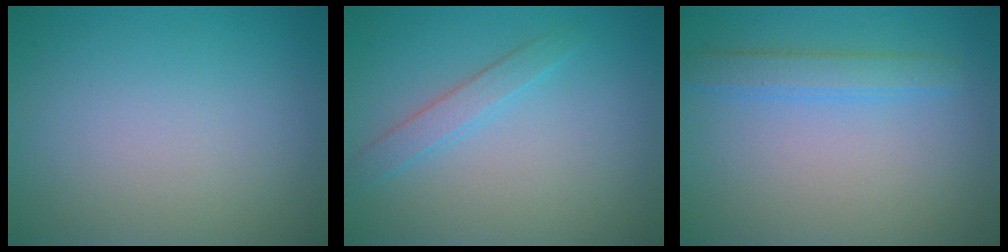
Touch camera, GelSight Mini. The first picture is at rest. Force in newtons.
{"total": 1.8, "press": 1.8, "slide": 0.0}
{"total": 2.3, "press": 2.3, "slide": 0.2}